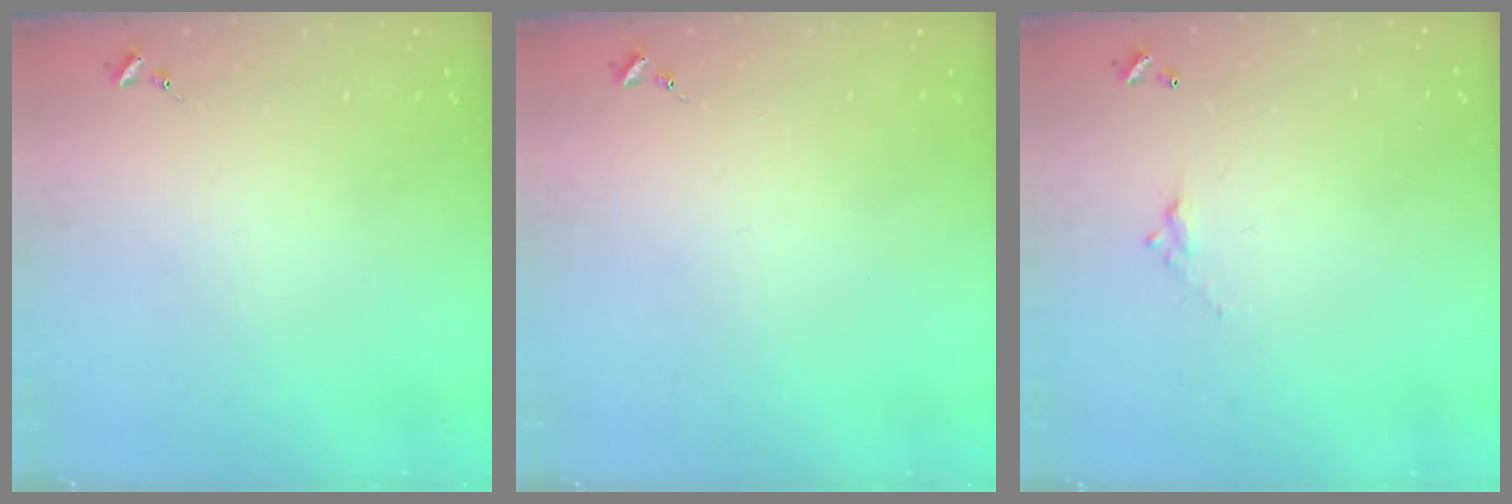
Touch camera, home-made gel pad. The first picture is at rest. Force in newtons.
{"total": 0.0}
{"total": 4.9, "press": 4.9, "slide": 0.2}